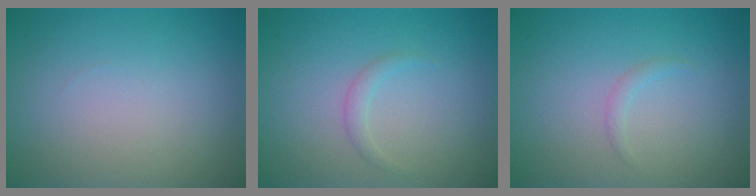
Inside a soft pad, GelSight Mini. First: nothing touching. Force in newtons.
{"total": 1.0, "press": 1.0, "slide": 0.2}
{"total": 0.7, "press": 0.7, "slide": 0.1}